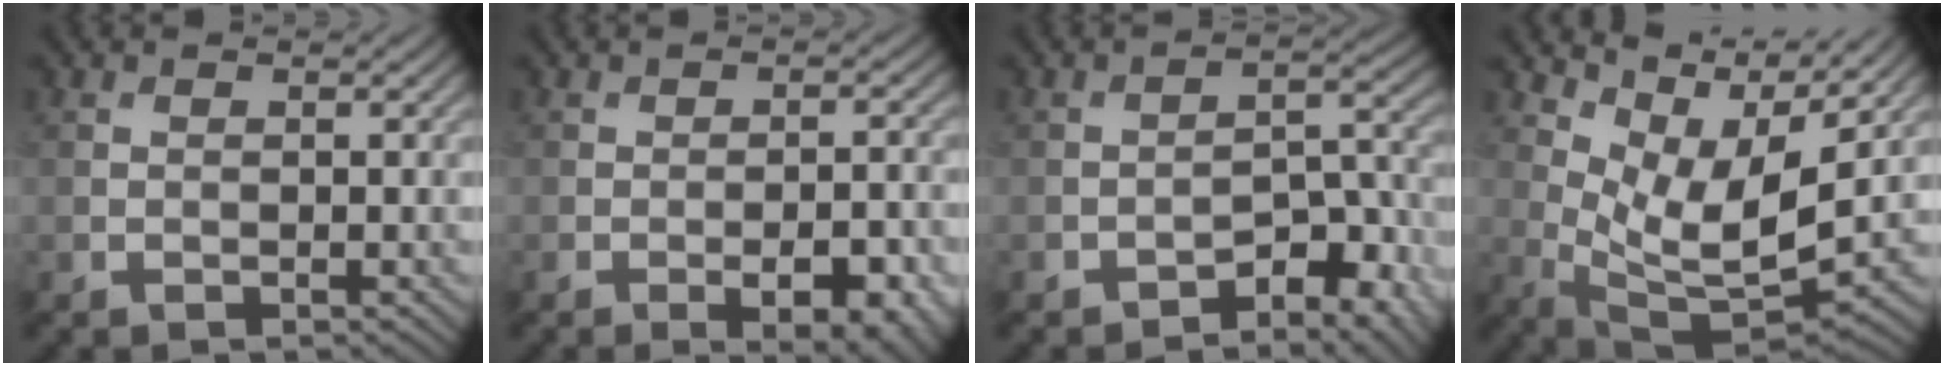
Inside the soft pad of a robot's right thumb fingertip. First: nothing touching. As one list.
[{"total": 6.9, "force": [-3.1, 2.8, 5.5], "torque": [-0.069, -0.004, -0.029]}, {"total": 5.8, "force": [-3.7, 2.4, 3.7], "torque": [-0.041, 0.011, -0.059]}, {"total": 9.2, "force": [5.5, 3.1, 6.6], "torque": [-0.151, -0.003, 0.110]}]